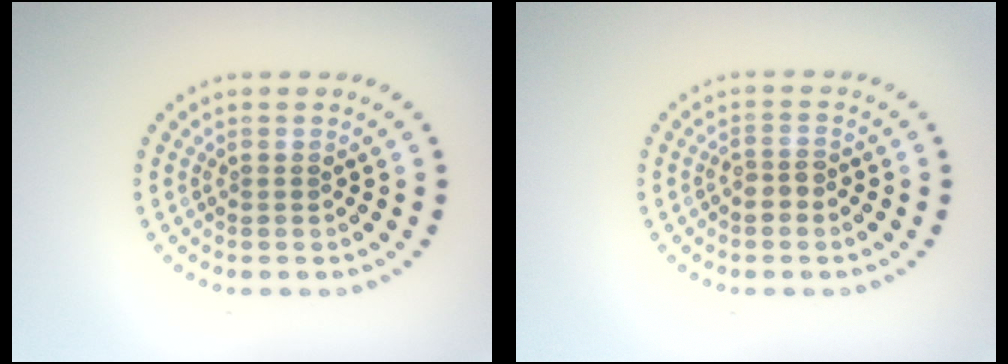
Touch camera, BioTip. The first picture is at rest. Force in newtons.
{"total": 1.7, "press": 1.3, "slide": 1.1}